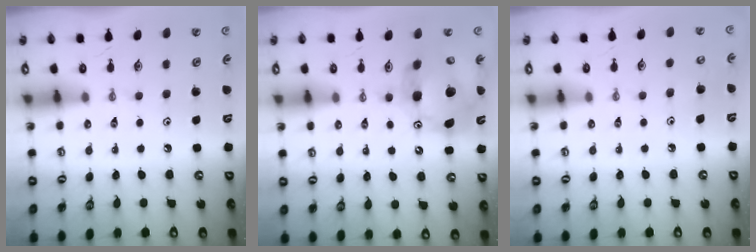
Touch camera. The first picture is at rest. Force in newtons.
{"total": 14.7, "press": 14.6, "slide": 1.7}
{"total": 5.0, "press": 5.0, "slide": 0.5}